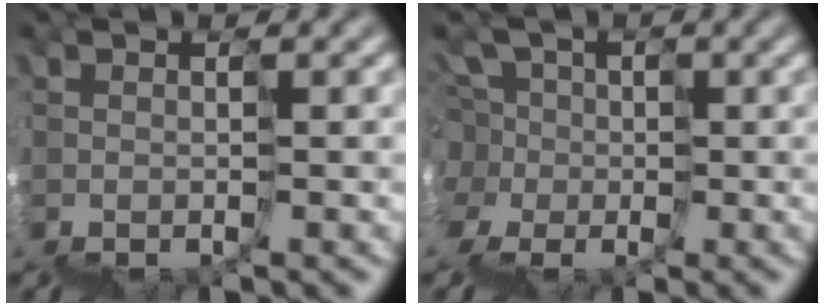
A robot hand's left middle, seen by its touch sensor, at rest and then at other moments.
{"total": 2.8, "force": [0.1, 2.7, -0.9], "torque": [0.026, 0.031, -0.007]}